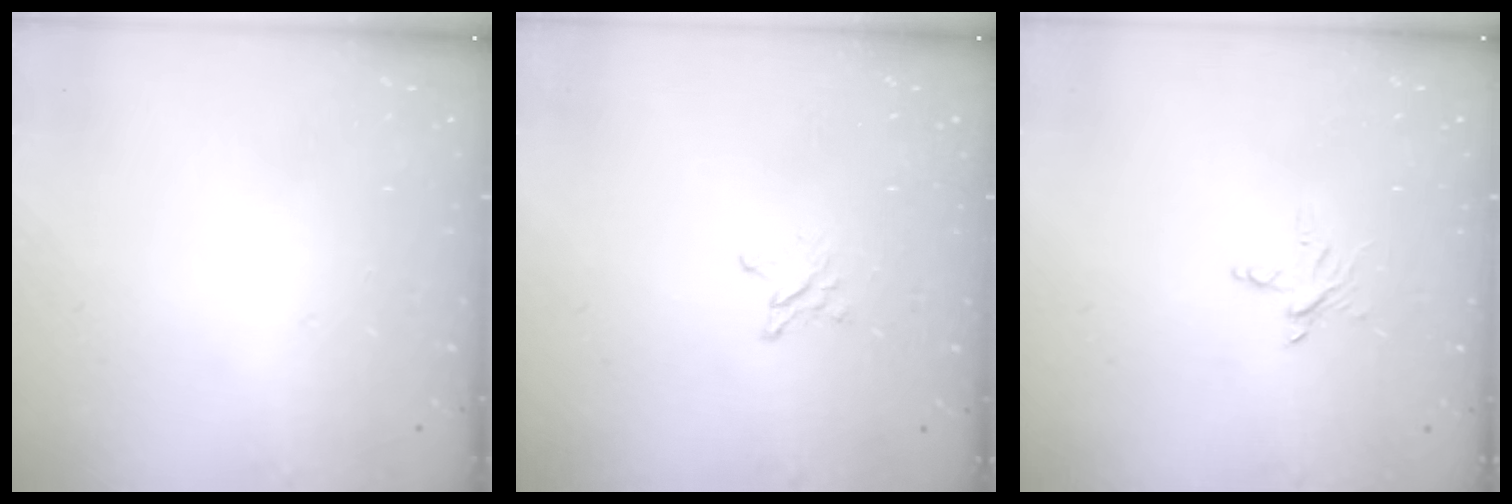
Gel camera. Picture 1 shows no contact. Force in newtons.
{"total": 2.0, "press": 2.0, "slide": 0.2}
{"total": 3.7, "press": 3.7, "slide": 0.3}